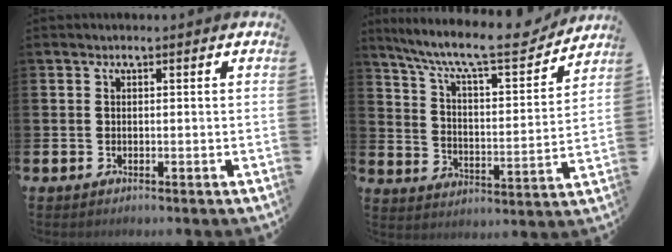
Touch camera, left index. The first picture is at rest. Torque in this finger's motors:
{"motor_torque": [1.06, -1.08, 0.68, 0.21]}